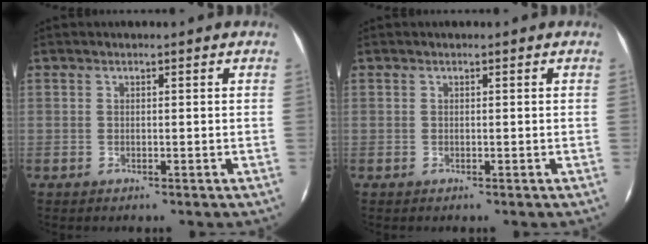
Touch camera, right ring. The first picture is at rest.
{"total": 0.0}